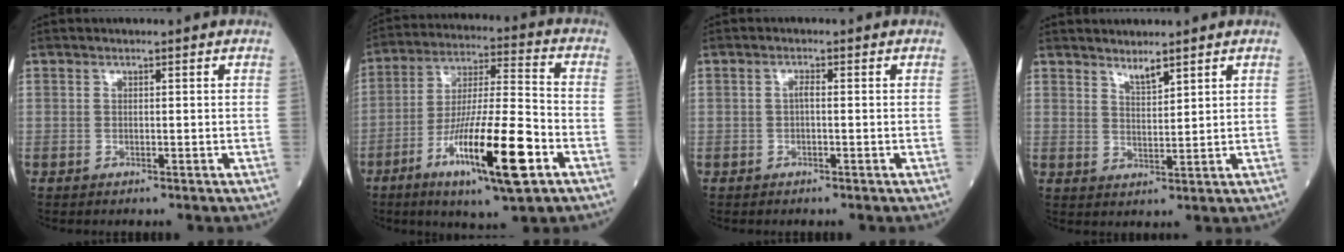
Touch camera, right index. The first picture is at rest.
{"total": 17.1, "force": [-7.5, 1.5, 15.3], "torque": [-0.283, -0.021, -0.128]}
{"total": 0.9, "force": [-0.2, 0.3, 0.8], "torque": [-0.016, 0.003, -0.006]}
{"total": 2.5, "force": [2.2, 0.1, 1.2], "torque": [-0.026, -0.010, 0.046]}